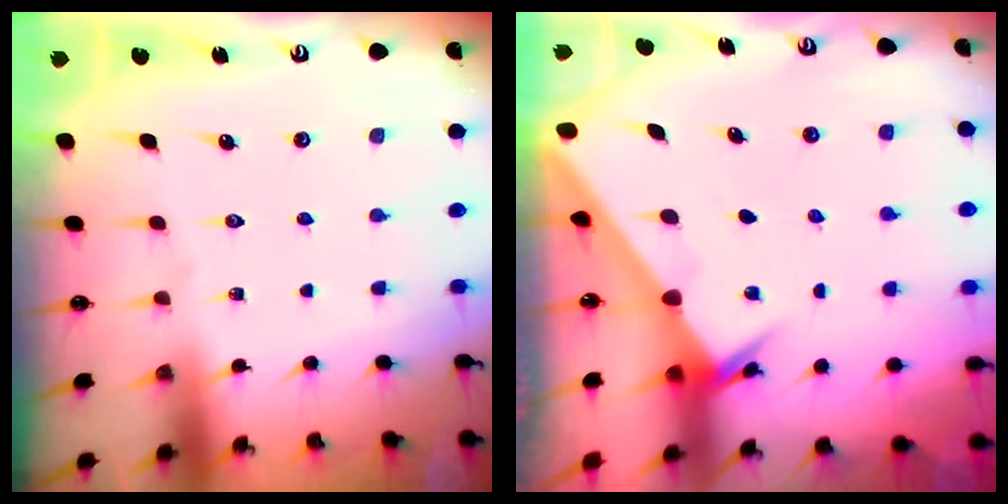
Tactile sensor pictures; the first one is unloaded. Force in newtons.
{"total": 2.4, "press": 2.4, "slide": 0.3}